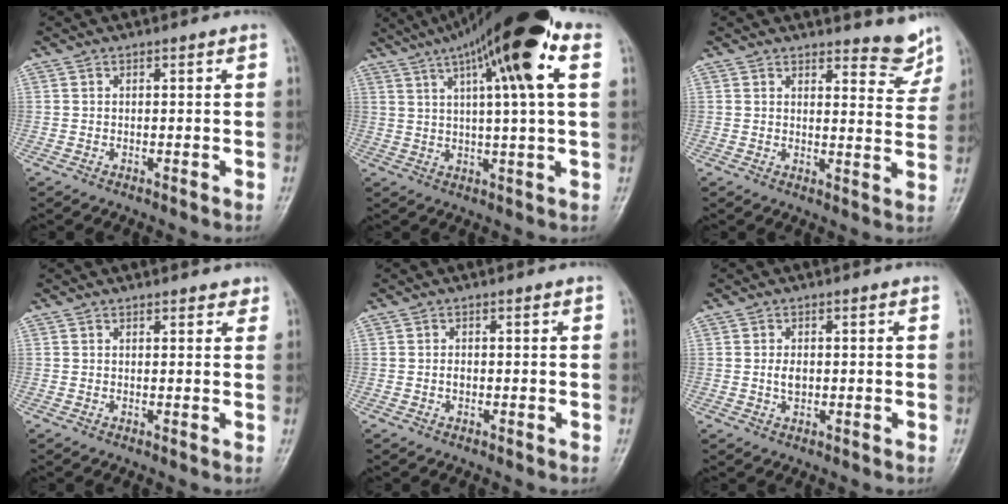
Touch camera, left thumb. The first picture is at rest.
{"total": 18.9, "force": [8.2, 3.3, 16.7], "torque": [-0.270, 0.017, 0.125]}
{"total": 6.7, "force": [6.2, 2.0, 1.8], "torque": [0.001, -0.055, 0.069]}
{"total": 2.4, "force": [2.0, 0.9, 0.9], "torque": [0.005, -0.006, 0.020]}
{"total": 0.8, "force": [0.0, 0.6, 0.6], "torque": [-0.007, 0.001, -0.001]}
{"total": 2.2, "force": [0.1, 1.3, 1.7], "torque": [-0.029, -0.002, 0.004]}